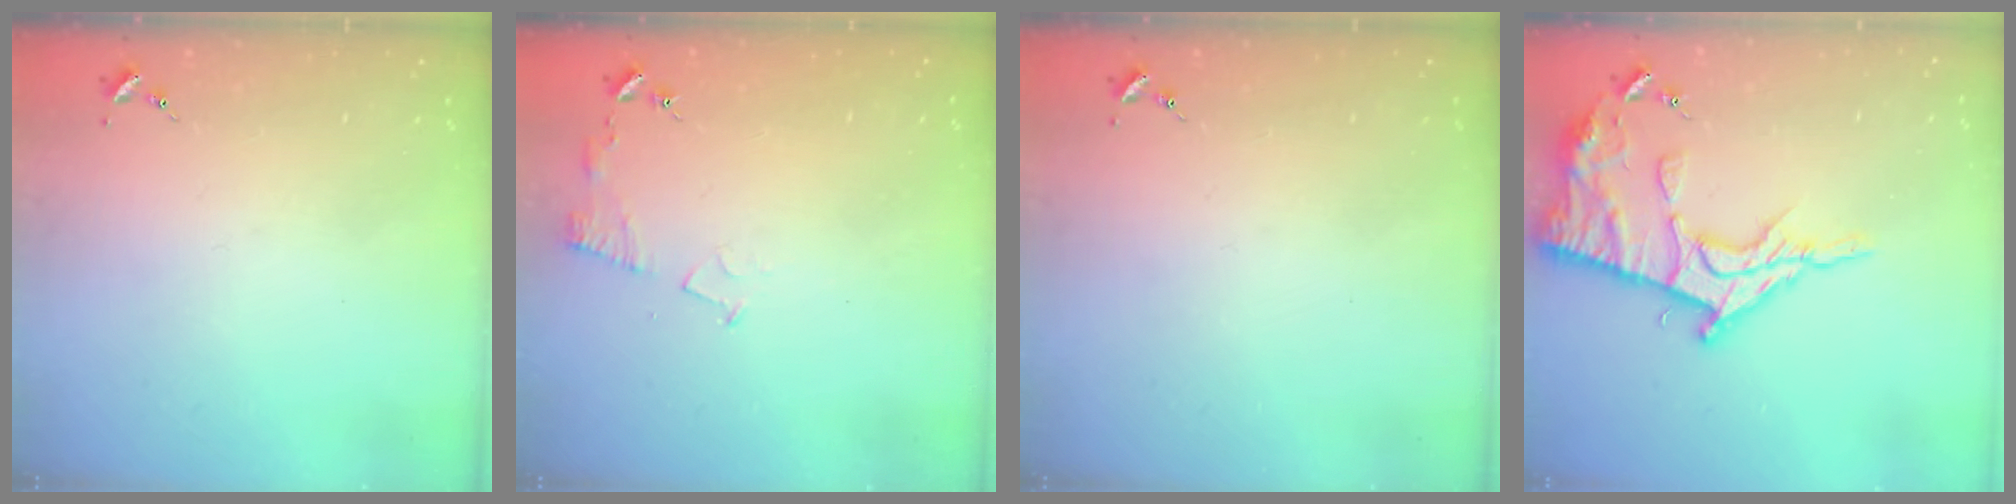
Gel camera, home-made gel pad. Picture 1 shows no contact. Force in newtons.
{"total": 6.1, "press": 6.1, "slide": 0.7}
{"total": 0.0}
{"total": 16.7, "press": 16.7, "slide": 1.6}